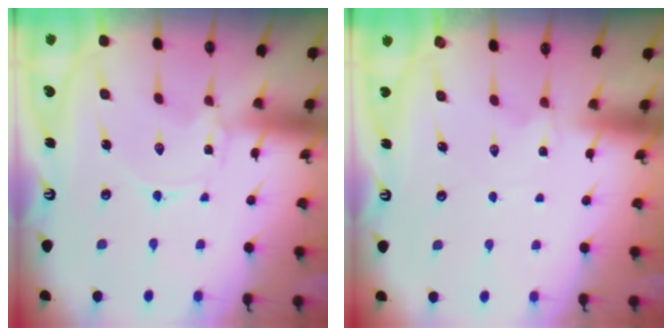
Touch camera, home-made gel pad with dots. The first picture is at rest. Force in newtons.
{"total": 0.6, "press": 0.5, "slide": 0.3}